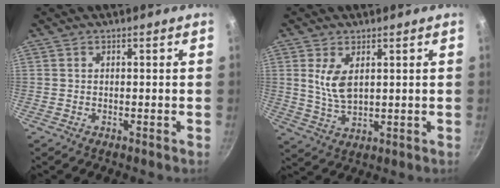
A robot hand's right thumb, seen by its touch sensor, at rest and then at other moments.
{"total": 6.4, "force": [2.0, 3.3, 5.1], "torque": [-0.092, -0.021, 0.045]}